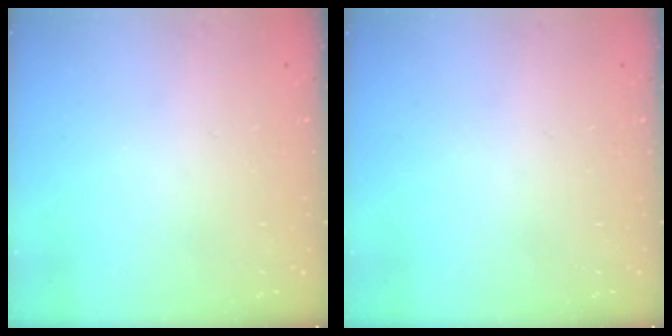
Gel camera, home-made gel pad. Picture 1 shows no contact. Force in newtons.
{"total": 0.0}